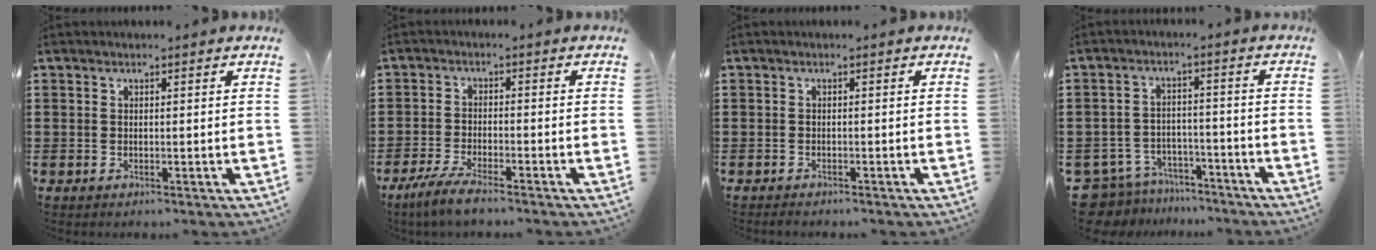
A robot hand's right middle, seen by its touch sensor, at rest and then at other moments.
{"total": 4.1, "force": [-3.4, 0.1, 2.3], "torque": [-0.061, -0.014, -0.068]}
{"total": 0.7, "force": [-0.6, 0.0, 0.1], "torque": [-0.005, -0.003, -0.013]}
{"total": 6.2, "force": [-6.0, 1.4, 0.6], "torque": [-0.039, 0.008, -0.128]}